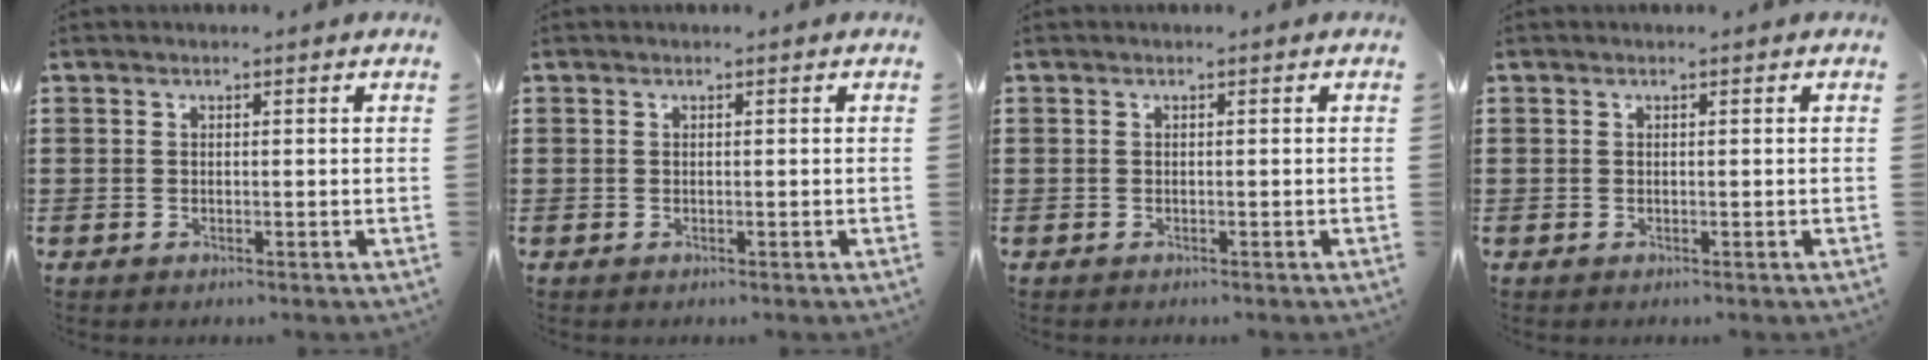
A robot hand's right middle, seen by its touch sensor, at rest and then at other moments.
{"total": 0.0}
{"total": 0.0}
{"total": 0.0}